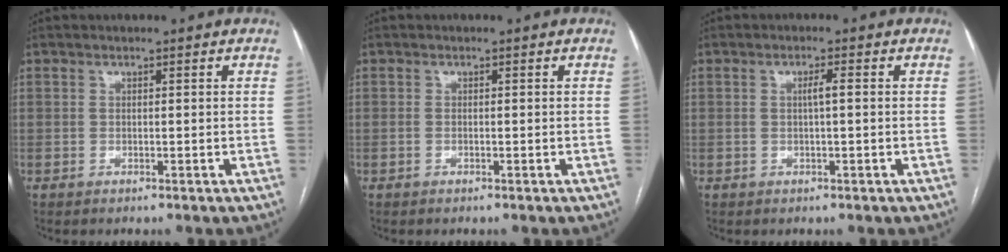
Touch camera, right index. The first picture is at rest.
{"total": 0.0}
{"total": 1.7, "force": [0.1, 0.0, 1.7], "torque": [-0.029, 0.004, 0.002]}